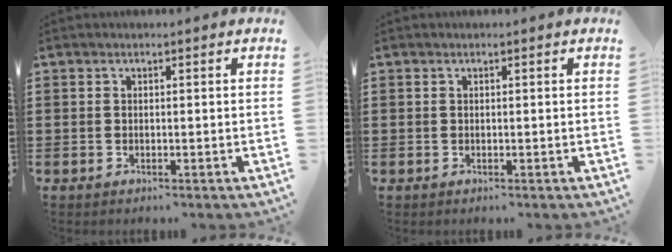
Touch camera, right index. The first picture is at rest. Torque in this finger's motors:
{"motor_torque": [0.96, 1.18, 0.00, 0.01]}